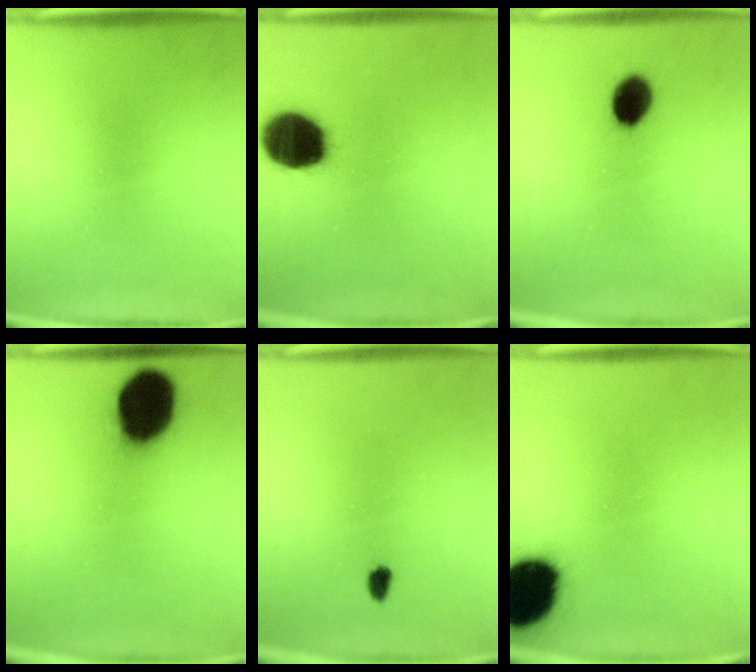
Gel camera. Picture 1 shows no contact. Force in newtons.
{"total": 18.1}
{"total": 6.7}
{"total": 17.9}
{"total": 1.4}
{"total": 18.9}